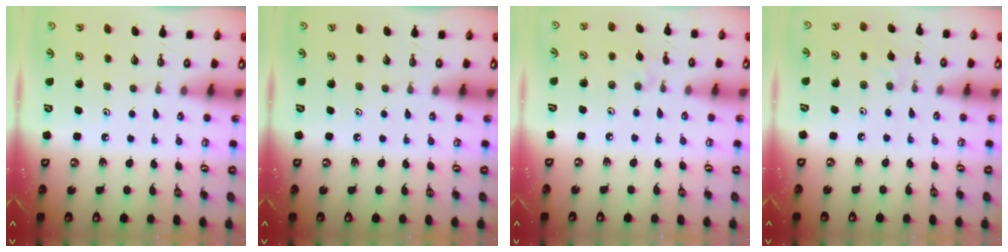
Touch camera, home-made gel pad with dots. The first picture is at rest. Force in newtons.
{"total": 0.0}
{"total": 1.9, "press": 1.8, "slide": 0.4}
{"total": 2.9, "press": 2.9, "slide": 0.6}